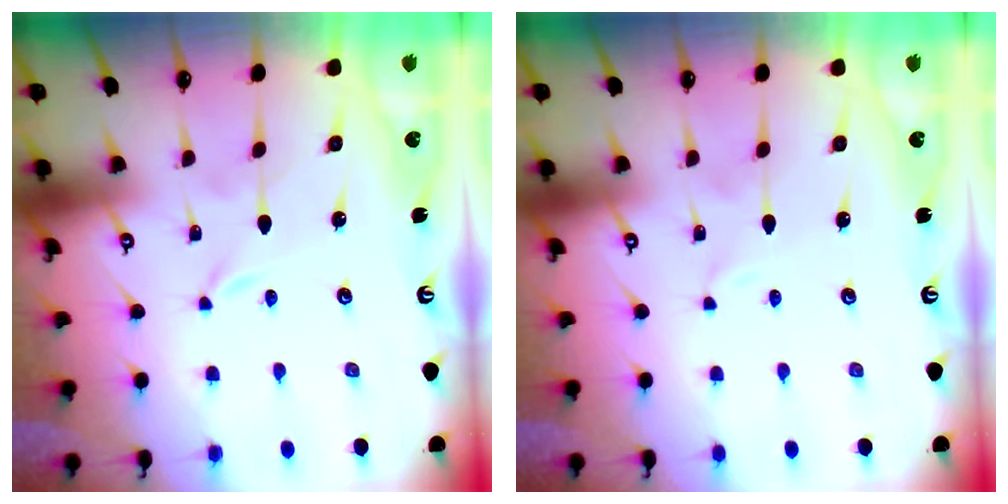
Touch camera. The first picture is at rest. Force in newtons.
{"total": 0.6, "press": 0.6, "slide": 0.1}